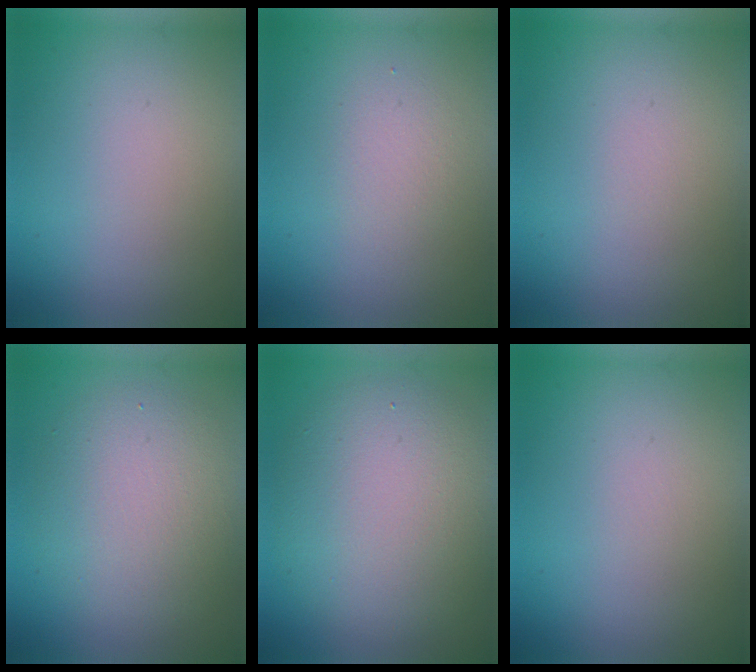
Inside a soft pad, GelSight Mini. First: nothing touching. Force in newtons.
{"total": 1.6, "press": 1.6, "slide": 0.3}
{"total": 0.0}
{"total": 5.3, "press": 5.3, "slide": 0.6}
{"total": 7.8, "press": 7.7, "slide": 0.6}
{"total": 0.0}